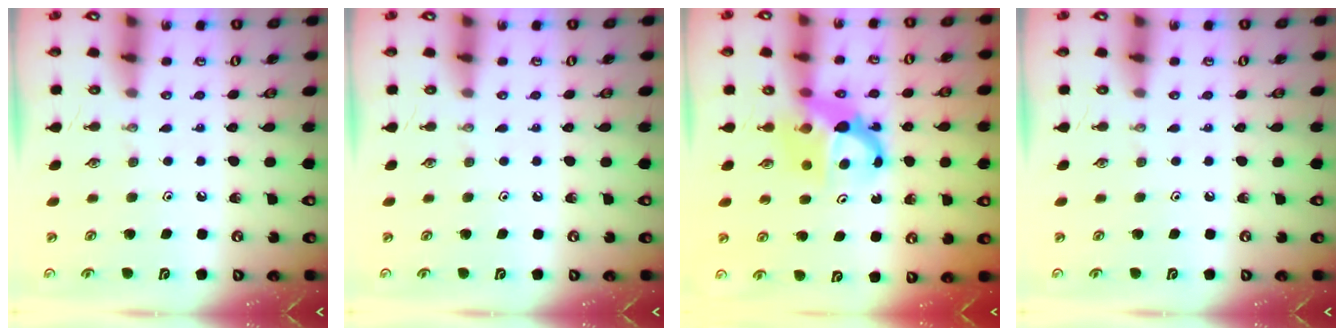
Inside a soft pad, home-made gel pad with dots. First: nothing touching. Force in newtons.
{"total": 0.0}
{"total": 6.6, "press": 6.6, "slide": 0.5}
{"total": 0.0}